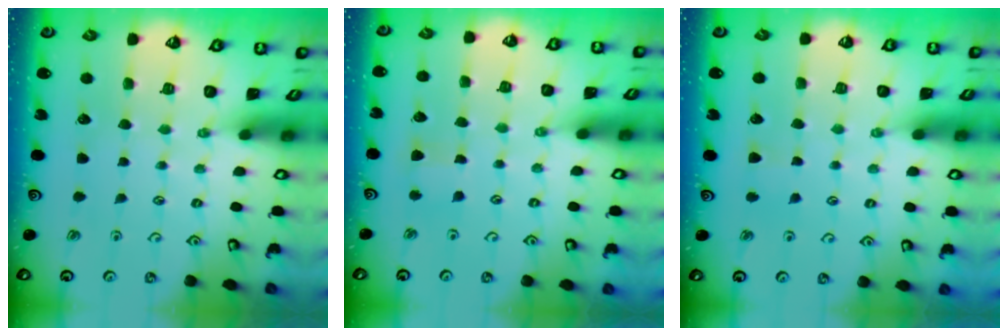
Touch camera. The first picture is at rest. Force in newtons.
{"total": 2.6, "press": 2.5, "slide": 0.6}
{"total": 3.8, "press": 3.8, "slide": 0.6}